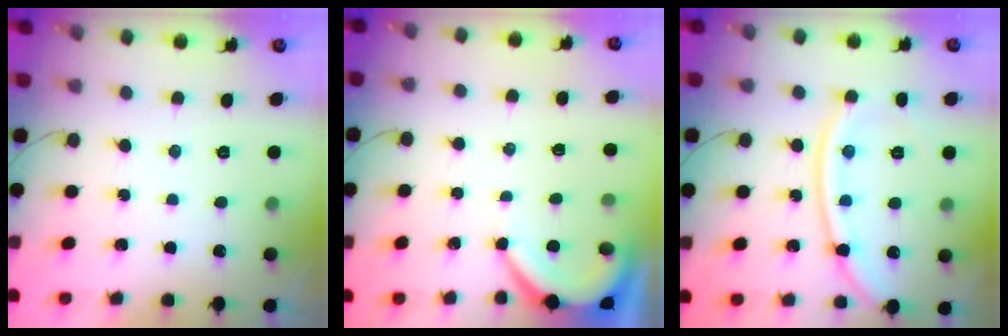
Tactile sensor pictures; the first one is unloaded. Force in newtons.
{"total": 5.5, "press": 5.5, "slide": 0.5}
{"total": 13.2, "press": 13.1, "slide": 1.7}